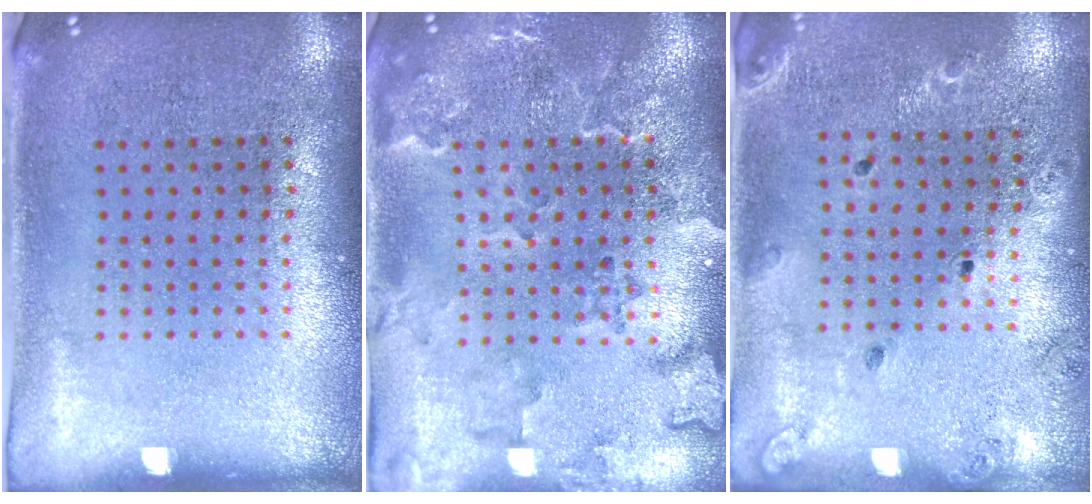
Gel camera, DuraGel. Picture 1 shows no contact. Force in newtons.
{"total": 2.4, "press": 2.2, "slide": 1.0}
{"total": 1.4, "press": 1.4, "slide": 0.1}